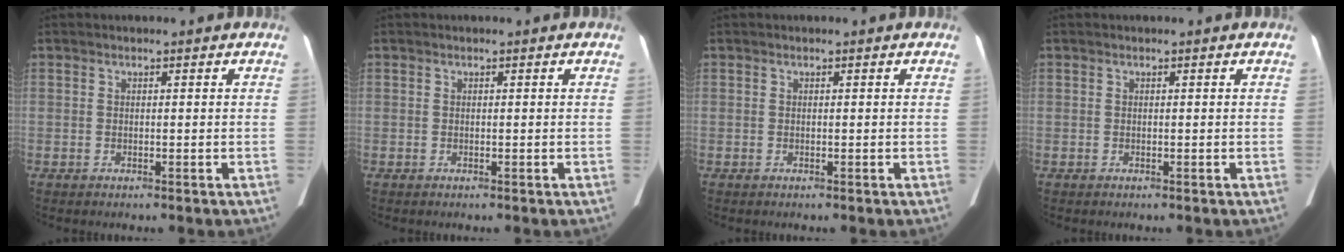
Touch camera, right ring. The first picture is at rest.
{"total": 0.0}
{"total": 0.0}
{"total": 0.0}